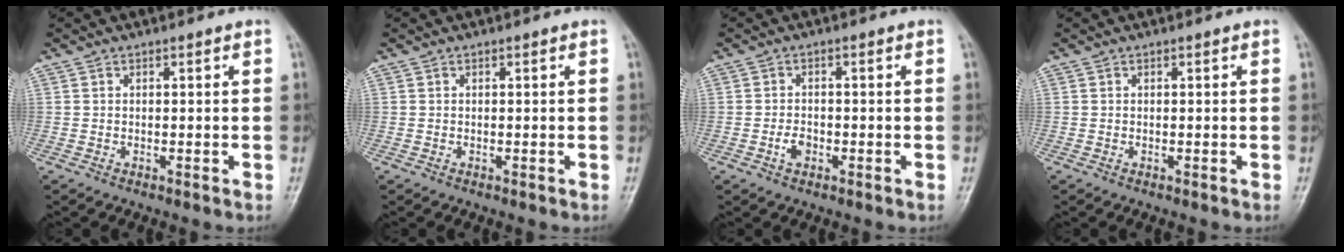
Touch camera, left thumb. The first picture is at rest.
{"total": 0.0}
{"total": 2.5, "force": [-1.0, 1.7, 1.5], "torque": [-0.023, 0.005, -0.020]}
{"total": 0.0}